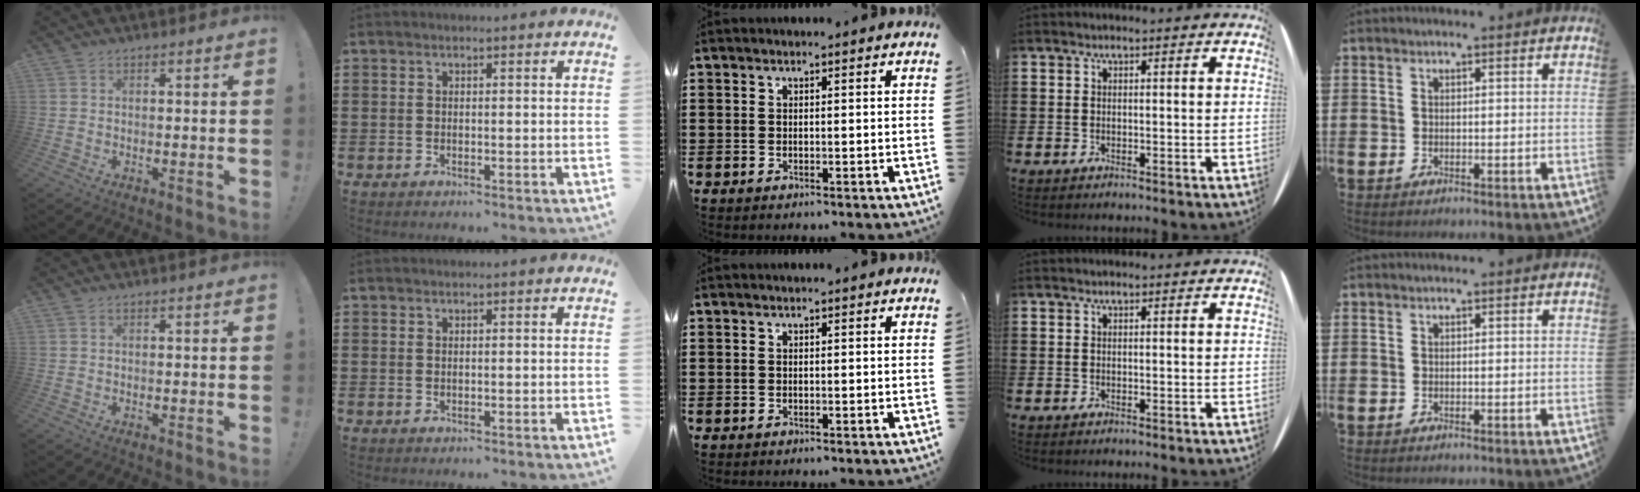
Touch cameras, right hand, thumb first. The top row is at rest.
{}